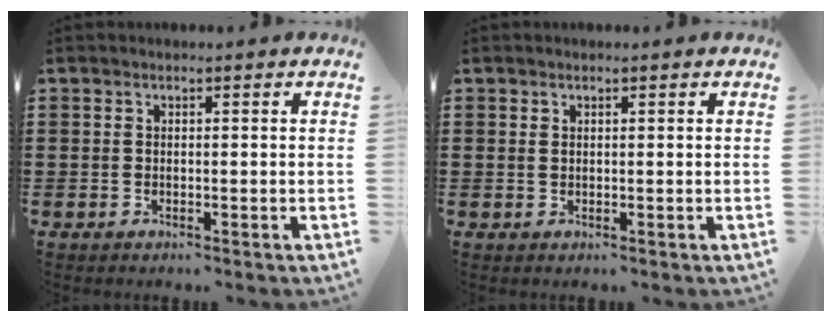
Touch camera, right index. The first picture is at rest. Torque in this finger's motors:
{"motor_torque": [-0.47, 0.17, 0.01, 0.01]}